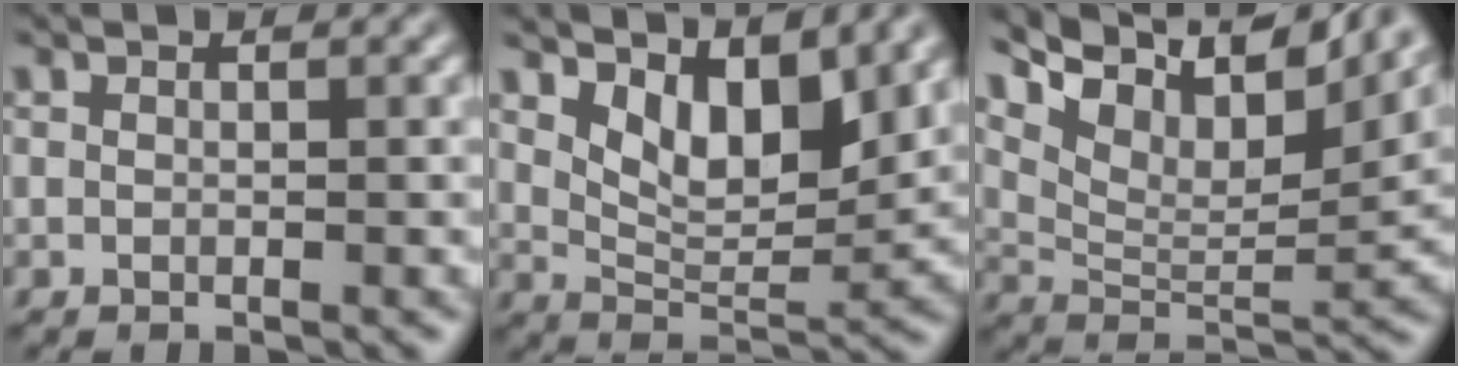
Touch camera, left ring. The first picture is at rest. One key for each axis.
{"total": 5.5, "fx": 2.7, "fy": 2.6, "fz": 4.0, "tx": -0.075, "ty": -0.005, "tz": 0.046}
{"total": 11.7, "fx": 7.5, "fy": 4.9, "fz": 7.5, "tx": -0.144, "ty": 0.042, "tz": 0.135}